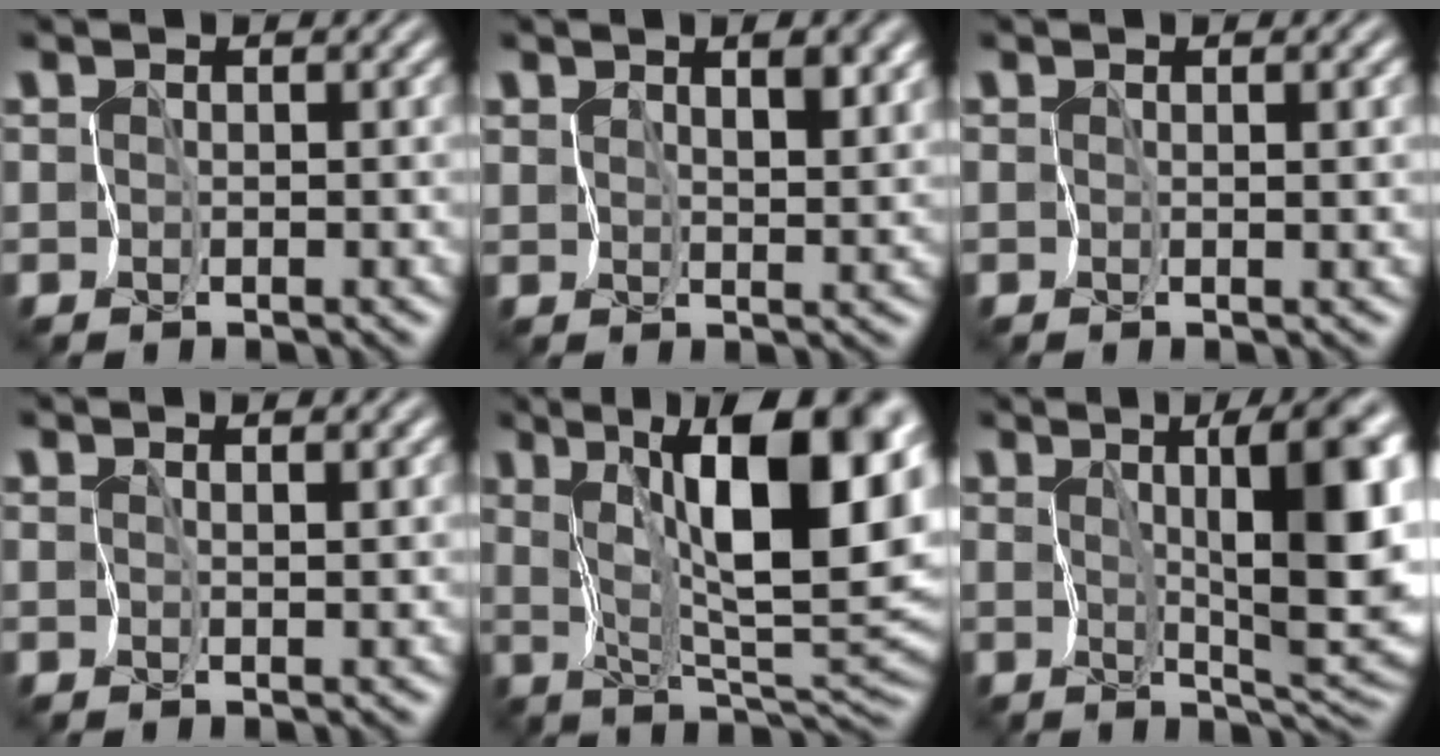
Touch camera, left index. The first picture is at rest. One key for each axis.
{"total": 3.5, "fx": 2.1, "fy": 1.5, "fz": 2.4, "tx": -0.034, "ty": -0.008, "tz": 0.034}
{"total": 1.5, "fx": 0.3, "fy": 0.4, "fz": 1.4, "tx": -0.018, "ty": -0.002, "tz": 0.008}
{"total": 1.4, "fx": 0.9, "fy": 0.2, "fz": 1.1, "tx": -0.018, "ty": -0.004, "tz": 0.017}
{"total": 13.7, "fx": 4.5, "fy": 4.5, "fz": 12.1, "tx": -0.163, "ty": -0.001, "tz": 0.068}
{"total": 11.0, "fx": 2.3, "fy": 3.0, "fz": 10.3, "tx": -0.136, "ty": -0.001, "tz": 0.034}